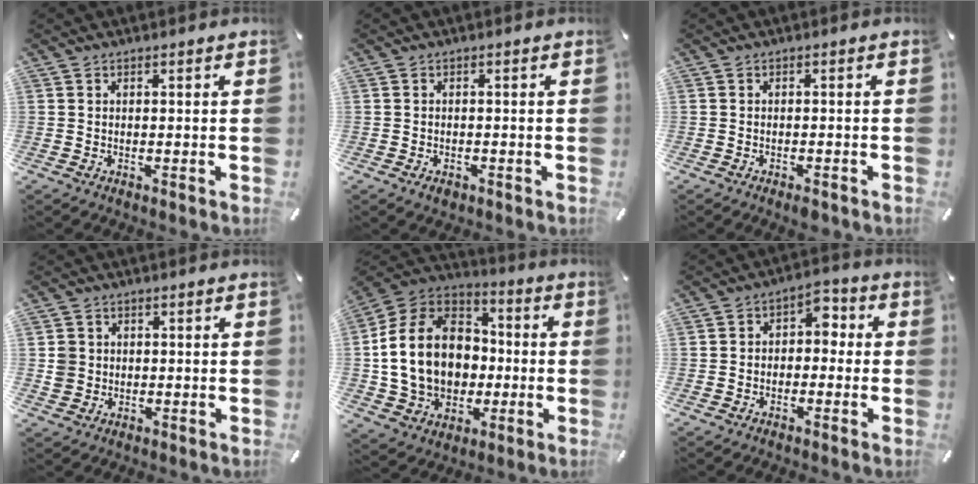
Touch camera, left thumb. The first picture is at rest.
{"total": 1.5, "force": [-0.9, 0.9, 0.8], "torque": [-0.015, 0.002, -0.017]}
{"total": 1.6, "force": [-1.2, 0.4, 0.9], "torque": [-0.016, 0.002, -0.023]}
{"total": 3.7, "force": [0.2, 3.6, 0.4], "torque": [-0.006, 0.003, 0.003]}
{"total": 18.1, "force": [-1.3, 15.1, 9.9], "torque": [-0.220, 0.015, -0.016]}
{"total": 4.3, "force": [-1.8, 3.4, 2.0], "torque": [-0.029, 0.013, -0.040]}